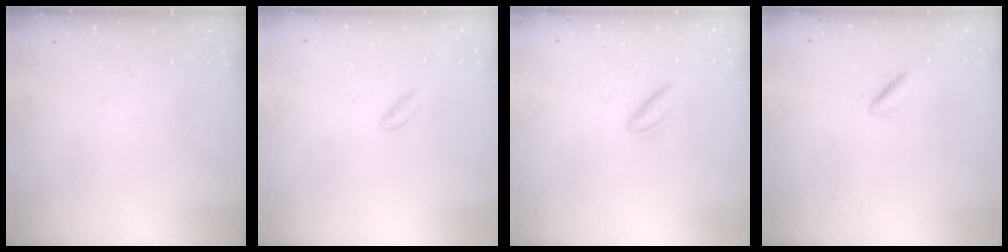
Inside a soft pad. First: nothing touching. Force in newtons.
{"total": 1.5, "press": 1.2, "slide": 0.9}
{"total": 2.4, "press": 2.2, "slide": 0.9}
{"total": 1.6, "press": 1.2, "slide": 0.9}